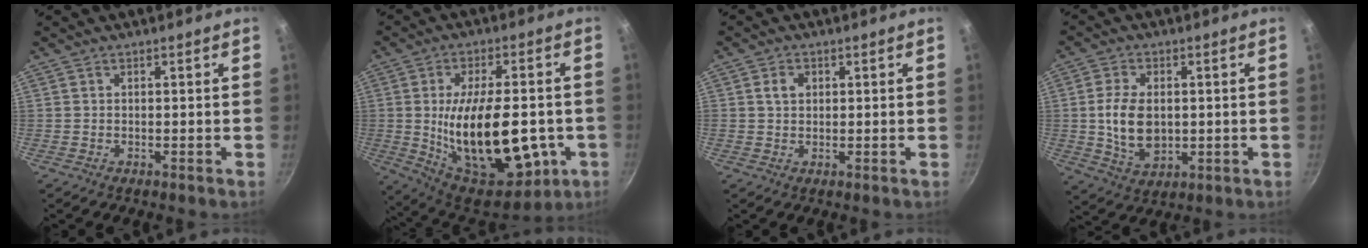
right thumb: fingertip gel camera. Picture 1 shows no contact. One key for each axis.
{"total": 25.8, "fx": -3.7, "fy": 12.6, "fz": 22.2, "tx": -0.336, "ty": -0.004, "tz": -0.035}
{"total": 2.8, "fx": 0.7, "fy": 2.2, "fz": 1.6, "tx": -0.020, "ty": 0.002, "tz": 0.013}
{"total": 10.0, "fx": 0.3, "fy": 6.5, "fz": 7.7, "tx": -0.134, "ty": -0.006, "tz": 0.014}